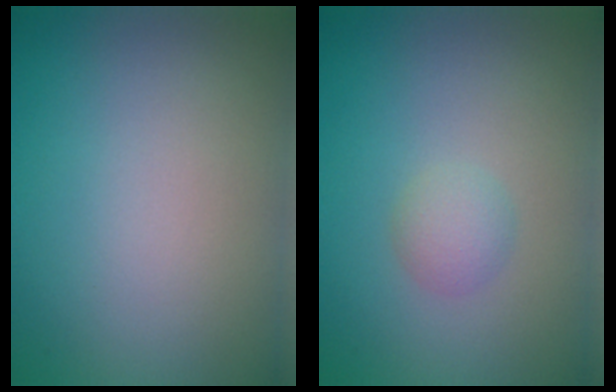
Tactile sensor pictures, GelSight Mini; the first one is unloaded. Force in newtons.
{"total": 1.6, "press": 1.6, "slide": 0.1}